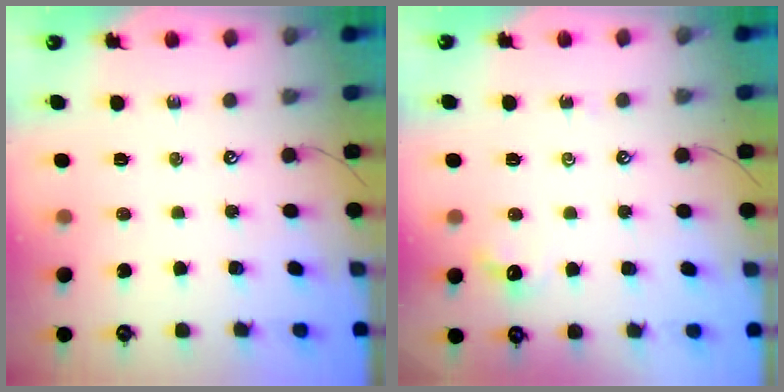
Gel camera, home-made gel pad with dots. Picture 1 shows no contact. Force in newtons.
{"total": 2.0, "press": 2.0, "slide": 0.5}